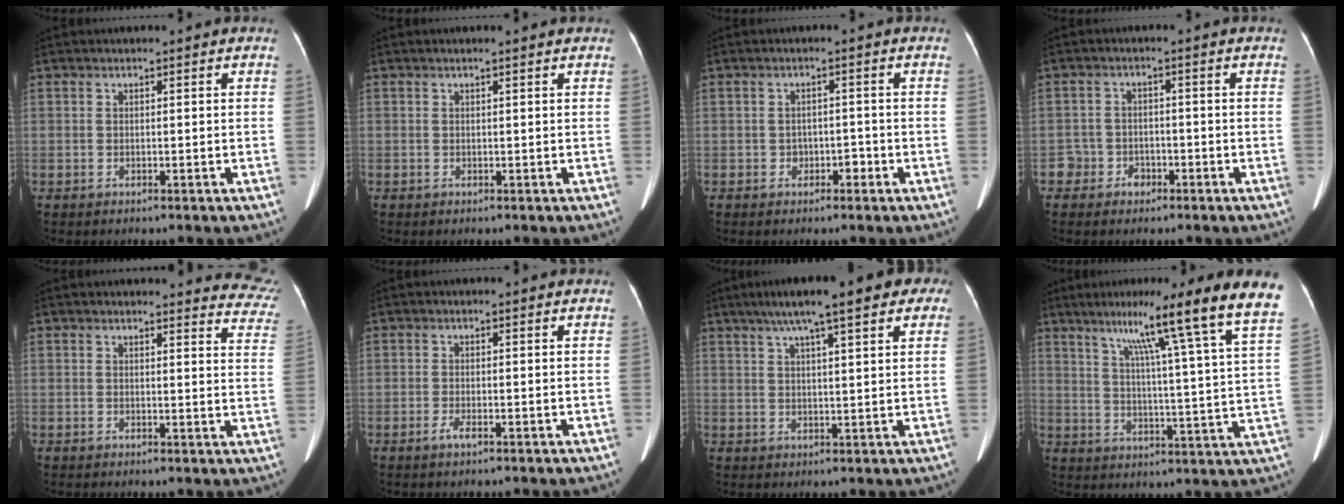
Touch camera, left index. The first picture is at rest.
{"total": 0.5, "force": [0.4, 0.2, 0.2], "torque": [-0.008, 0.016, 0.006]}
{"total": 1.9, "force": [-0.9, 1.4, 0.7], "torque": [-0.006, 0.008, -0.012]}
{"total": 3.1, "force": [-1.7, 2.6, 0.2], "torque": [0.004, 0.013, -0.030]}
{"total": 12.7, "force": [12.4, 2.3, 1.5], "torque": [0.035, -0.076, 0.087]}
{"total": 1.2, "force": [-0.6, 0.2, 1.0], "torque": [-0.020, -0.001, -0.012]}
{"total": 13.5, "force": [8.9, 2.6, 9.9], "torque": [-0.149, 0.045, 0.119]}
{"total": 21.3, "force": [16.8, -2.4, 12.9], "torque": [-0.195, -0.035, 0.213]}